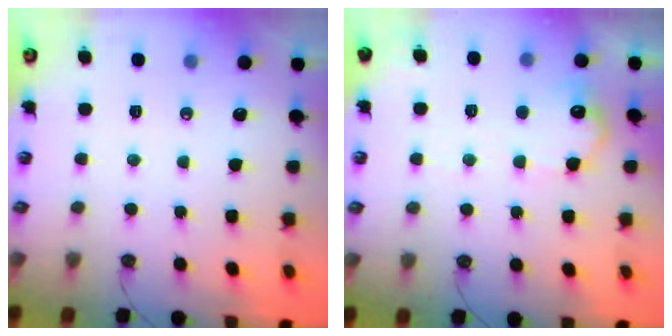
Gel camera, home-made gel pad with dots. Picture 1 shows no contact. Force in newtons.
{"total": 11.2, "press": 11.2, "slide": 0.5}